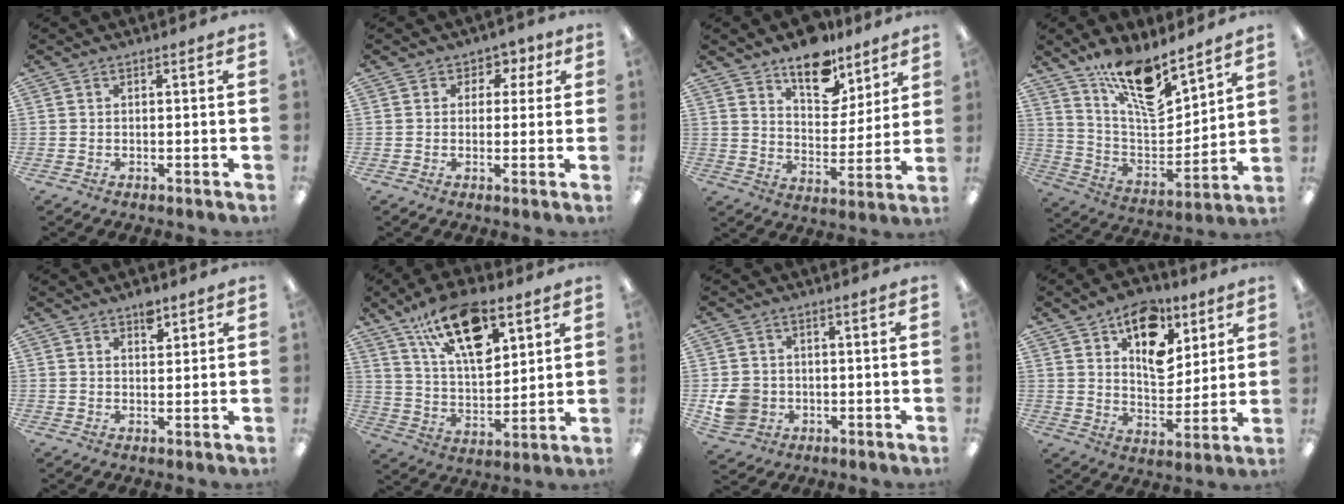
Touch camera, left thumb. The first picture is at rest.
{"total": 3.7, "force": [0.7, 3.5, 1.1], "torque": [-0.006, 0.004, 0.009]}
{"total": 13.6, "force": [10.4, 6.8, 5.5], "torque": [-0.072, -0.067, 0.188]}
{"total": 16.6, "force": [12.7, 5.3, 9.2], "torque": [-0.166, -0.086, 0.221]}
{"total": 3.8, "force": [2.6, 2.0, 2.0], "torque": [-0.011, -0.014, 0.040]}
{"total": 18.8, "force": [11.2, 8.5, 12.4], "torque": [-0.208, -0.044, 0.194]}
{"total": 6.8, "force": [-0.9, 6.2, 2.7], "torque": [-0.057, 0.009, -0.014]}
{"total": 15.6, "force": [8.3, 9.6, 9.0], "torque": [-0.115, -0.035, 0.145]}